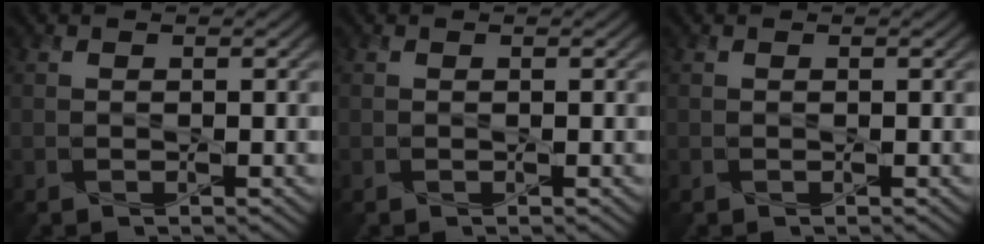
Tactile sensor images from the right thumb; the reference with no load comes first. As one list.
[{"total": 0.0}, {"total": 0.0}]